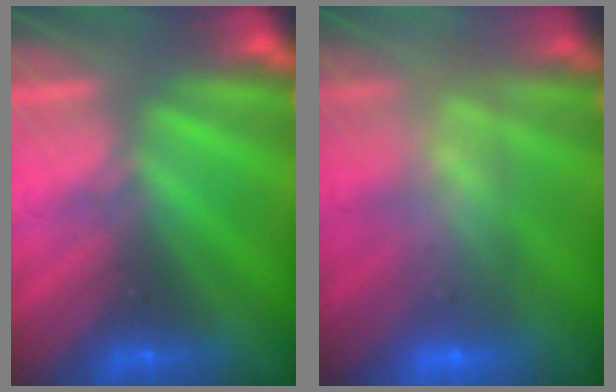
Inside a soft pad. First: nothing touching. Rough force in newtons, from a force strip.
{"total": 7.9}